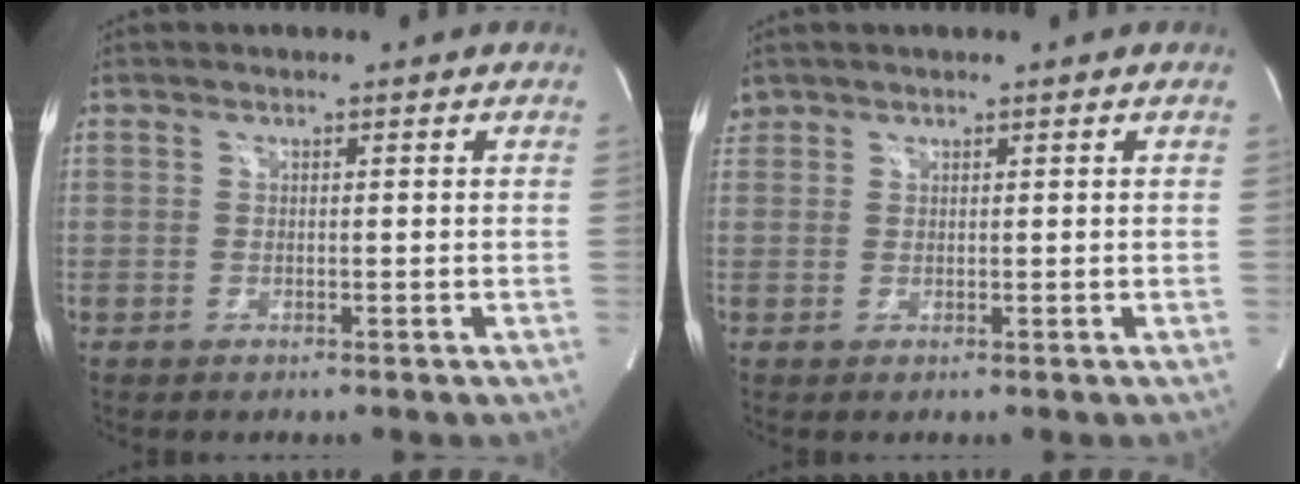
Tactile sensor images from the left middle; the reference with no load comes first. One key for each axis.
{"total": 1.6, "fx": 1.2, "fy": 1.0, "fz": 0.0, "tx": 0.000, "ty": 0.016, "tz": 0.024}